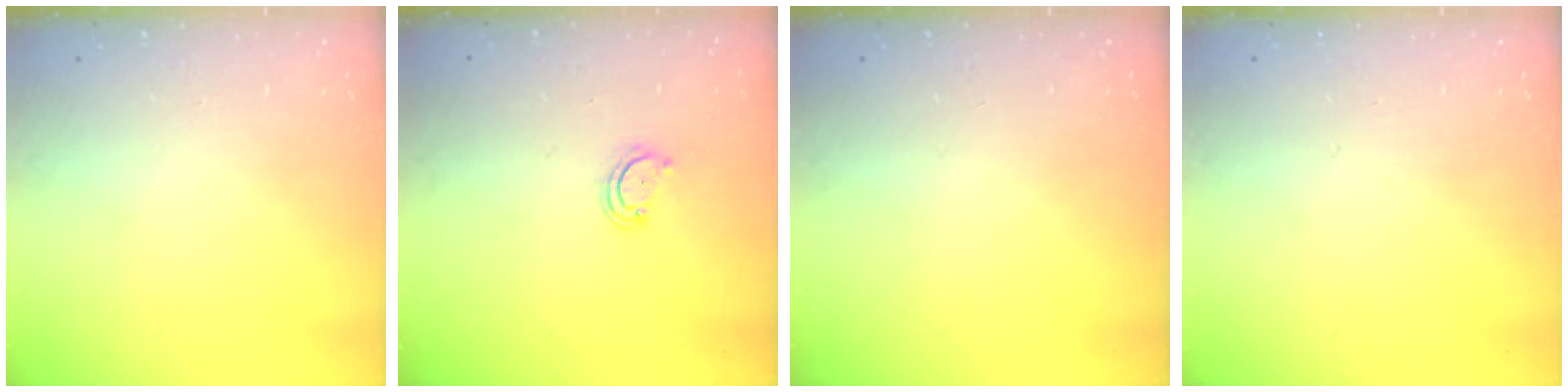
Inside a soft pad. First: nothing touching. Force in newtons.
{"total": 4.1, "press": 4.0, "slide": 0.4}
{"total": 0.0}
{"total": 0.0}